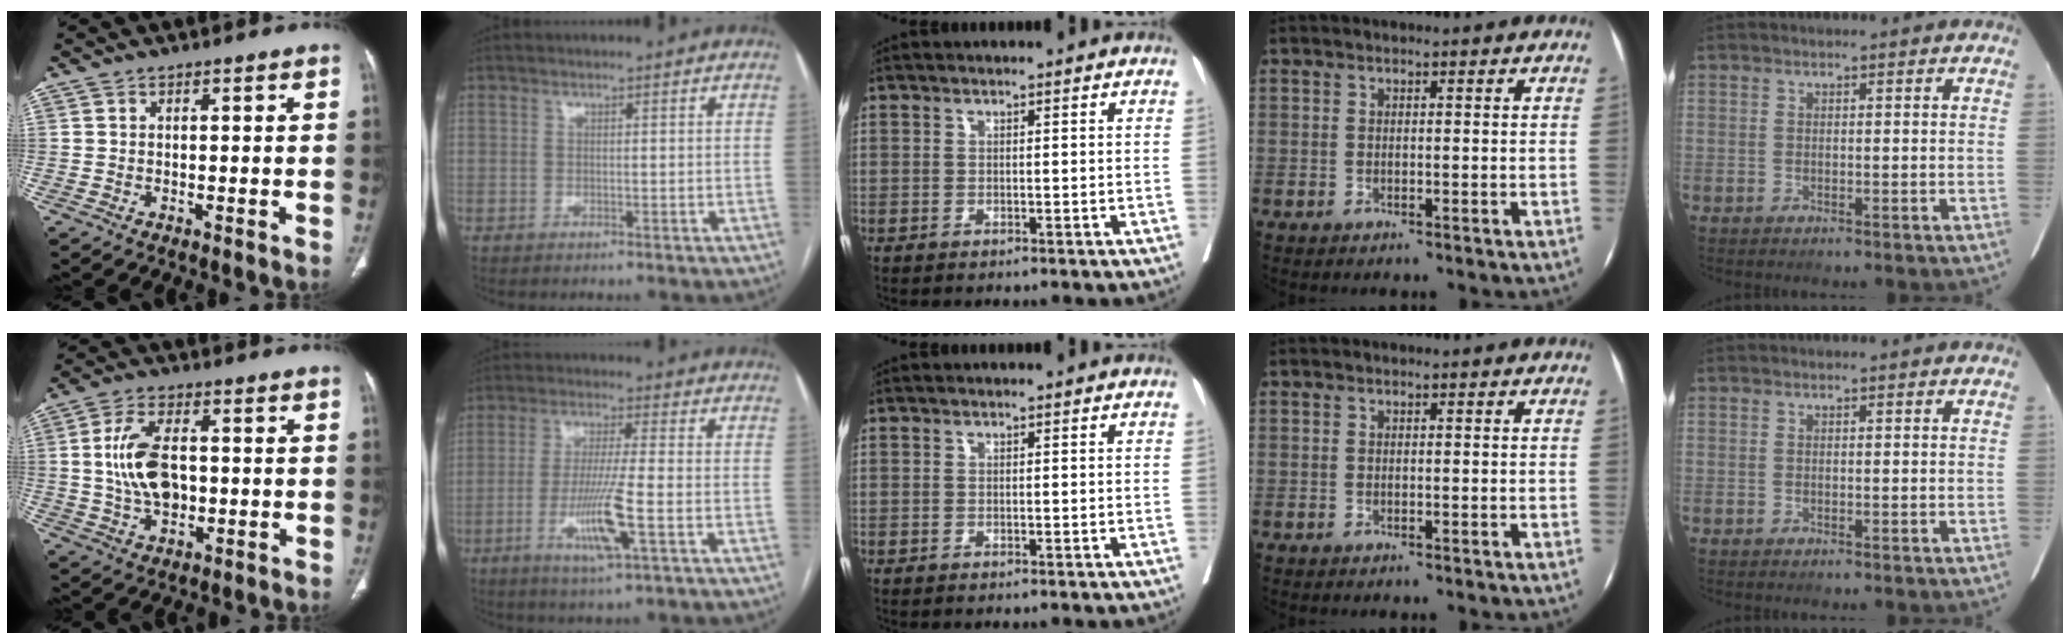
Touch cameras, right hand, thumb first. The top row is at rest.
{"thumb": {"total": 10.4, "force": [0.3, 6.1, 8.5], "torque": [-0.158, 0.006, 0.010]}, "index": {"total": 8.9, "force": [-3.1, -0.2, 8.3], "torque": [-0.164, -0.013, -0.057]}, "middle": {"total": 0.5, "force": [-0.4, 0.0, 0.3], "torque": [-0.001, 0.000, -0.007]}}